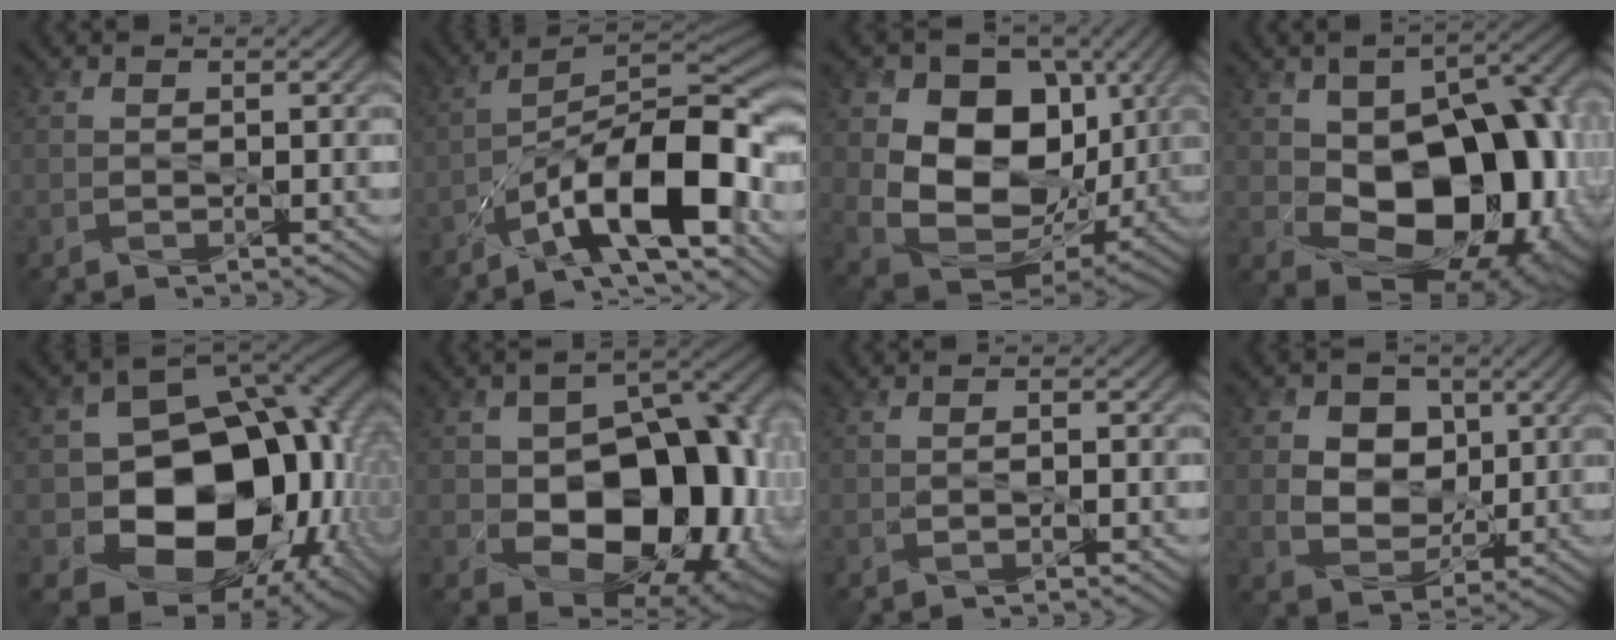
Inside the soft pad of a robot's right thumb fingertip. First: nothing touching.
{"total": 14.0, "force": [-7.7, 3.2, 11.3], "torque": [-0.180, 0.009, -0.147]}
{"total": 15.2, "force": [3.0, 11.0, 10.0], "torque": [-0.192, -0.009, 0.071]}
{"total": 15.6, "force": [-1.2, 10.6, 11.4], "torque": [-0.118, -0.026, 0.001]}
{"total": 18.9, "force": [-3.0, 14.6, 11.6], "torque": [-0.175, -0.053, -0.027]}
{"total": 16.3, "force": [-2.7, 11.0, 11.7], "torque": [-0.124, -0.015, -0.025]}
{"total": 0.7, "force": [-0.5, -0.1, 0.4], "torque": [0.000, 0.000, -0.005]}
{"total": 8.2, "force": [1.9, 6.4, 4.6], "torque": [-0.106, 0.015, 0.026]}